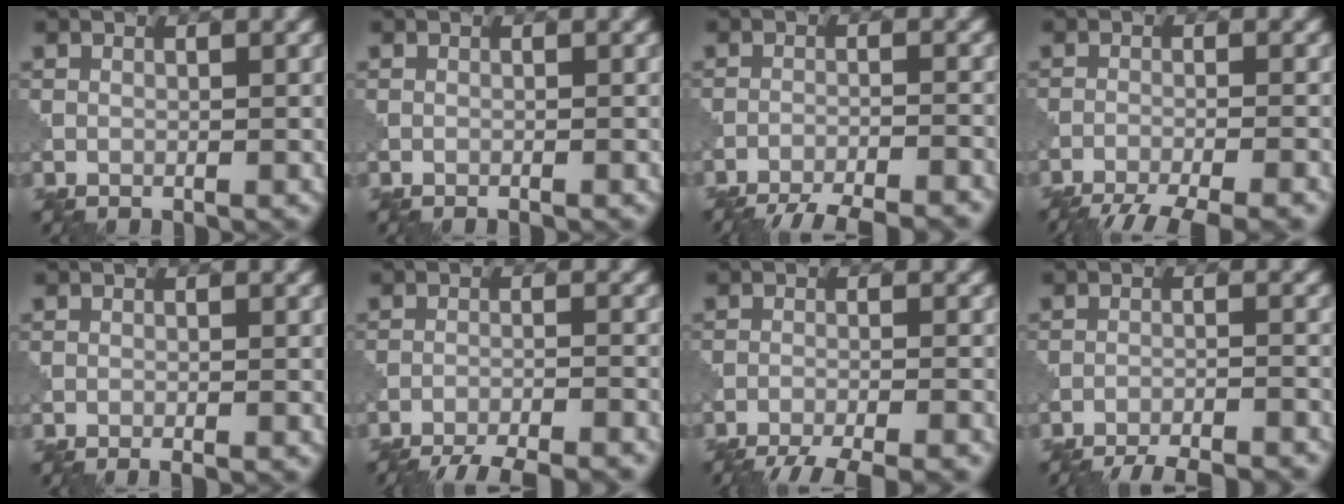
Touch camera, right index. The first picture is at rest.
{"total": 0.5, "force": [-0.5, 0.0, 0.2], "torque": [0.000, 0.000, -0.009]}
{"total": 9.3, "force": [-8.7, 1.7, 3.0], "torque": [-0.037, -0.006, -0.124]}
{"total": 7.4, "force": [-6.4, 1.2, 3.6], "torque": [-0.056, -0.020, -0.101]}
{"total": 1.2, "force": [-1.0, 0.2, 0.8], "torque": [-0.004, -0.001, -0.014]}
{"total": 9.5, "force": [-8.9, 1.7, 2.9], "torque": [-0.036, -0.006, -0.126]}
{"total": 7.3, "force": [-6.6, 1.1, 3.0], "torque": [-0.043, -0.011, -0.100]}
{"total": 9.3, "force": [-8.9, 1.7, 2.3], "torque": [-0.025, 0.002, -0.120]}